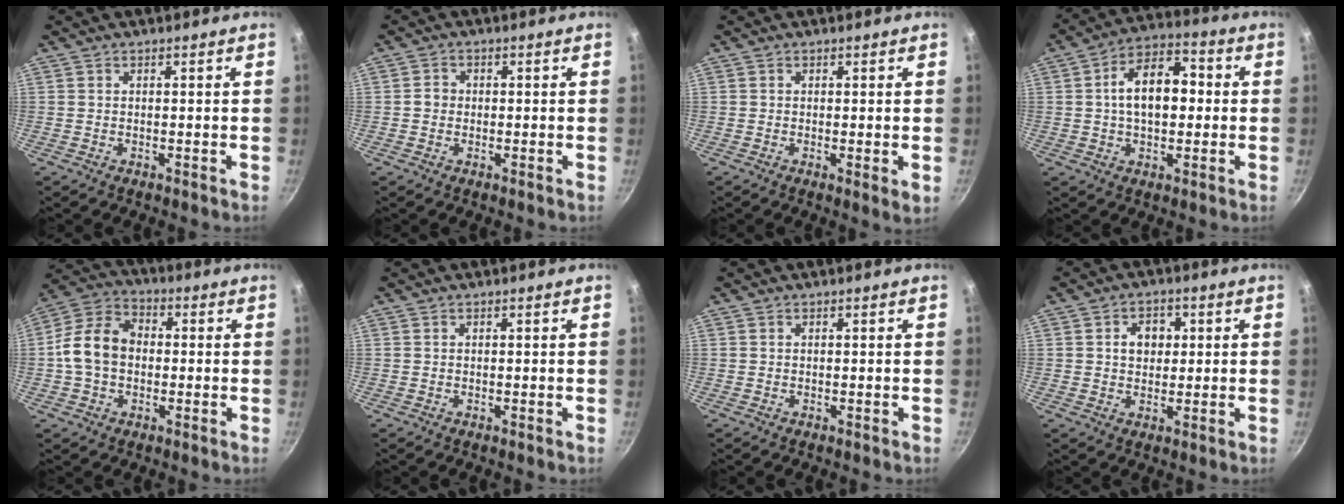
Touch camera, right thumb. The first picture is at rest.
{"total": 2.0, "force": [-0.2, 1.8, 0.8], "torque": [-0.003, 0.006, -0.007]}
{"total": 2.1, "force": [-0.1, 0.4, 2.1], "torque": [-0.039, -0.010, -0.005]}
{"total": 12.3, "force": [0.9, 7.3, 9.8], "torque": [-0.144, 0.026, 0.005]}
{"total": 11.2, "force": [-0.4, 8.3, 7.5], "torque": [-0.136, 0.035, -0.018]}
{"total": 0.0}
{"total": 0.0}
{"total": 5.1, "force": [1.1, 3.9, 3.1], "torque": [-0.024, 0.001, 0.013]}